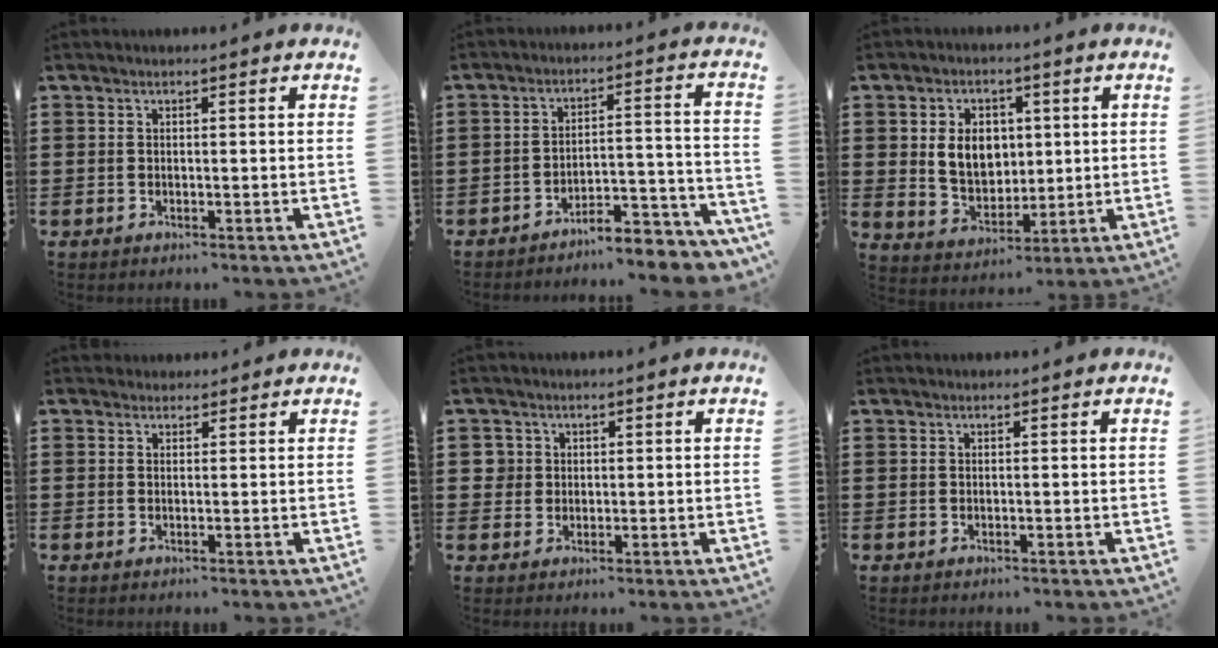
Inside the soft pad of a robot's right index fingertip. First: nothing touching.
{"total": 5.7, "force": [-5.5, 0.5, 1.4], "torque": [-0.021, 0.007, -0.109]}
{"total": 6.9, "force": [1.2, 5.3, 4.3], "torque": [-0.083, 0.010, 0.018]}
{"total": 1.2, "force": [1.1, 0.6, -0.1], "torque": [0.001, 0.002, 0.022]}
{"total": 2.6, "force": [0.6, 2.4, 0.5], "torque": [-0.022, 0.010, 0.010]}
{"total": 0.0}